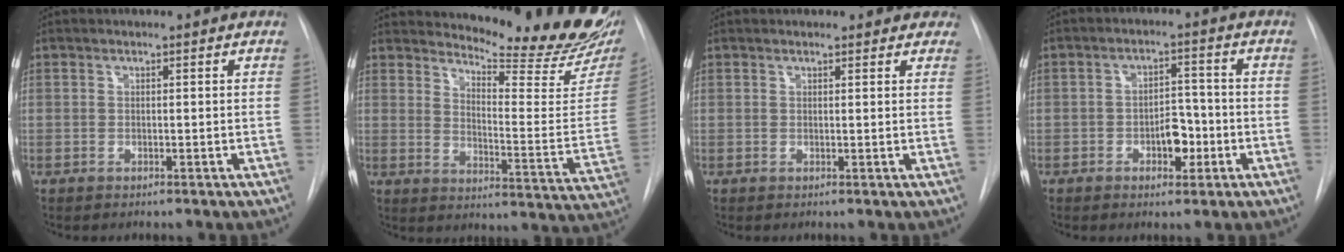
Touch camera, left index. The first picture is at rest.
{"total": 20.9, "force": [19.7, 1.8, 6.9], "torque": [-0.097, -0.124, 0.236]}
{"total": 5.7, "force": [5.1, 2.2, 1.4], "torque": [0.002, 0.008, 0.042]}
{"total": 4.9, "force": [-1.8, 2.7, 3.6], "torque": [-0.048, 0.009, -0.025]}